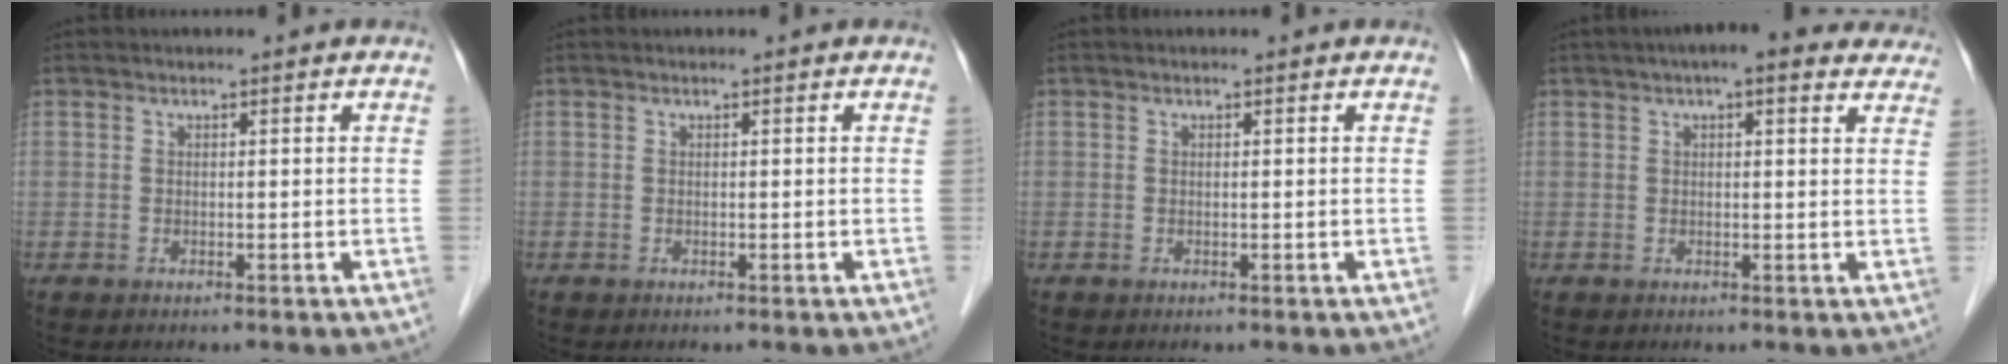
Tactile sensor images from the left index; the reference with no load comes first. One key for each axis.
{"total": 0.0}
{"total": 0.0}
{"total": 8.9, "fx": 6.5, "fy": 2.5, "fz": 5.6, "tx": -0.062, "ty": 0.030, "tz": 0.073}